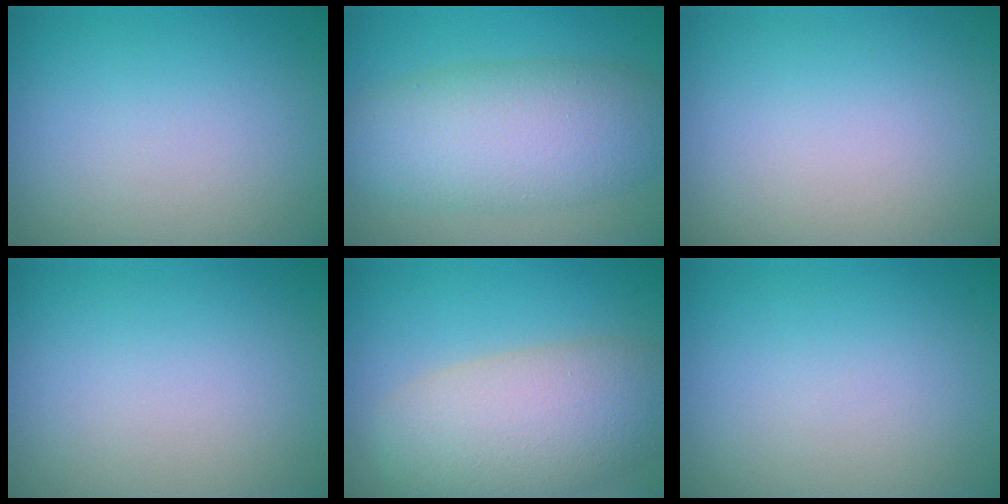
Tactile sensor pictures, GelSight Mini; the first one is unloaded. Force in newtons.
{"total": 7.5, "press": 7.5, "slide": 0.3}
{"total": 0.0}
{"total": 0.0}
{"total": 8.0, "press": 8.0, "slide": 0.6}
{"total": 0.0}